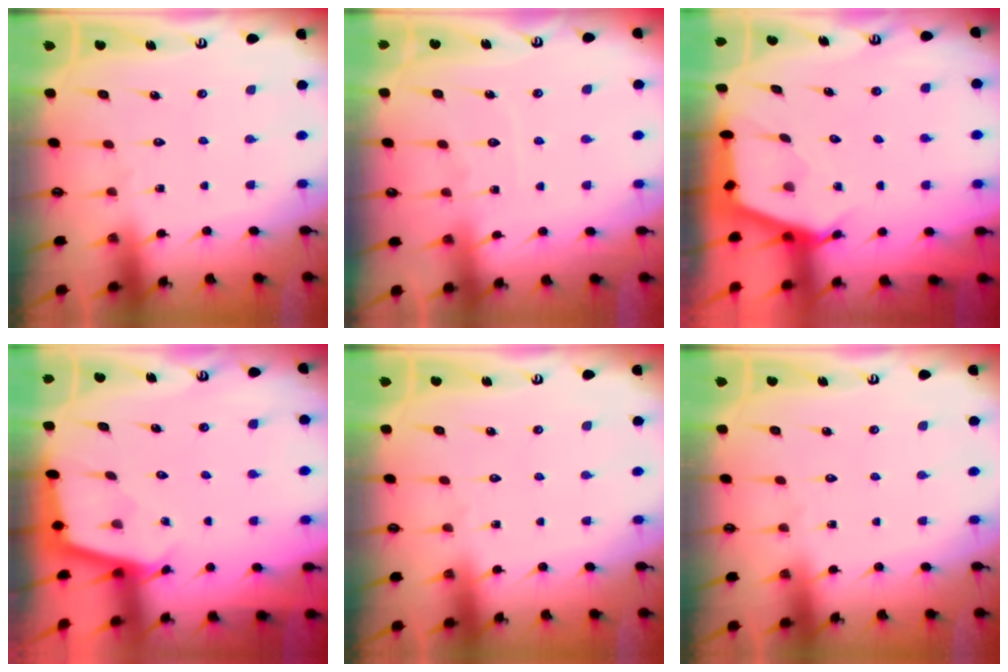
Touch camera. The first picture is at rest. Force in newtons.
{"total": 6.7, "press": 6.6, "slide": 0.6}
{"total": 2.7, "press": 2.7, "slide": 0.3}
{"total": 2.1, "press": 2.1, "slide": 0.2}
{"total": 0.0}
{"total": 0.0}